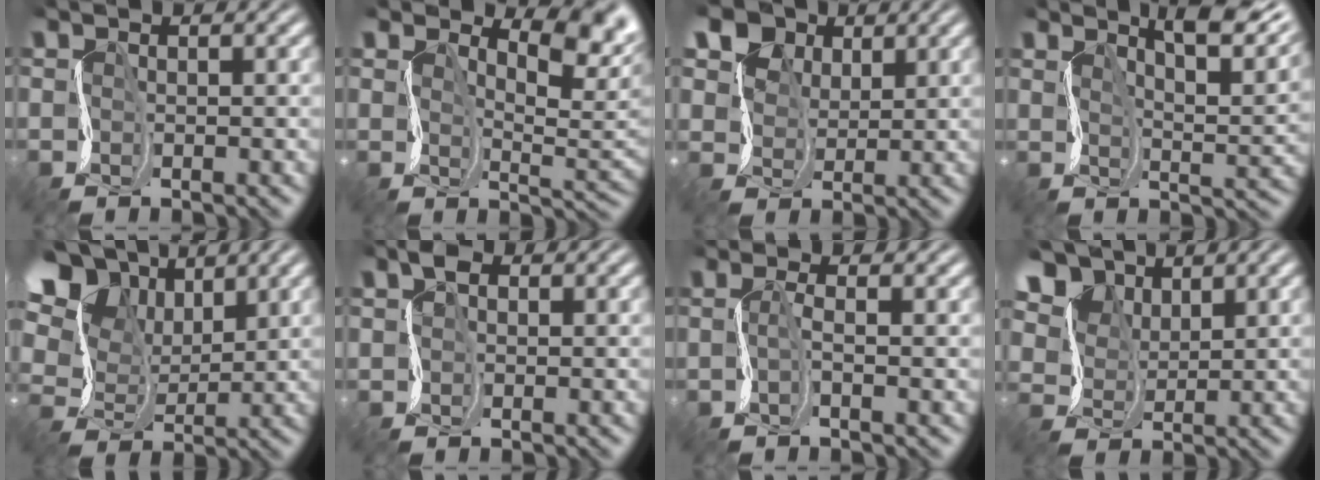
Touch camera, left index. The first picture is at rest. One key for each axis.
{"total": 6.0, "fx": 3.6, "fy": 3.0, "fz": 3.6, "tx": -0.048, "ty": -0.002, "tz": 0.058}
{"total": 8.5, "fx": 5.8, "fy": 5.7, "fz": 2.5, "tx": -0.070, "ty": 0.018, "tz": 0.085}
{"total": 6.7, "fx": 4.9, "fy": 2.0, "fz": 4.2, "tx": -0.049, "ty": 0.011, "tz": 0.069}
{"total": 13.3, "fx": 7.3, "fy": 9.1, "fz": 6.5, "tx": -0.149, "ty": 0.039, "tz": 0.116}
{"total": 1.8, "fx": 0.9, "fy": 1.5, "fz": 0.0, "tx": 0.008, "ty": 0.010, "tz": 0.009}
{"total": 0.8, "fx": 0.2, "fy": 0.5, "fz": 0.6, "tx": -0.010, "ty": 0.007, "tz": -0.003}
{"total": 6.6, "fx": 5.1, "fy": 3.9, "fz": 1.4, "tx": -0.060, "ty": 0.001, "tz": 0.090}